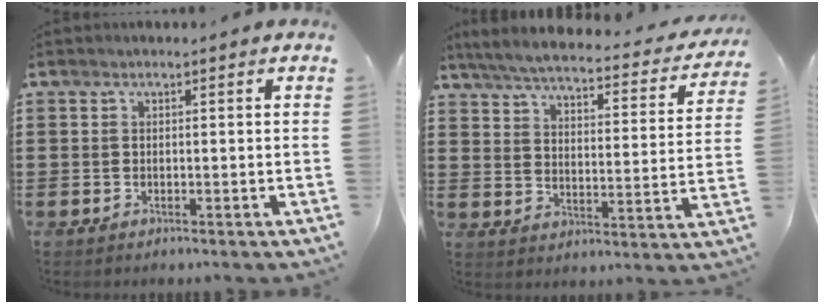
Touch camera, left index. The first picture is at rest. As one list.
[{"total": 4.9, "force": [4.5, 0.1, 2.0], "torque": [-0.062, -0.032, 0.072]}]